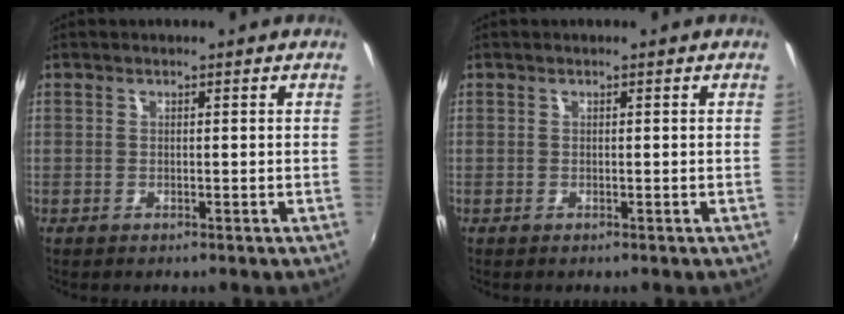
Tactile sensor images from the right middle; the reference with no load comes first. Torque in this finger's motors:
{"motor_torque": [0.25, -0.47, 0.04, 0.01]}